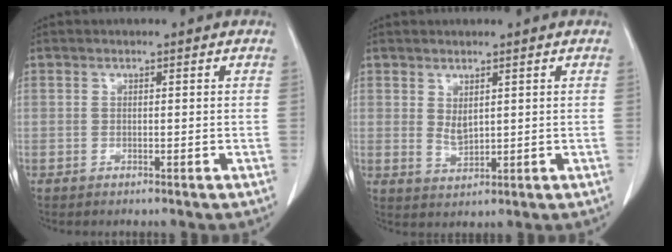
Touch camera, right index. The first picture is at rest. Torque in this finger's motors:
{"motor_torque": [0.30, -0.03, 0.16, 0.04]}